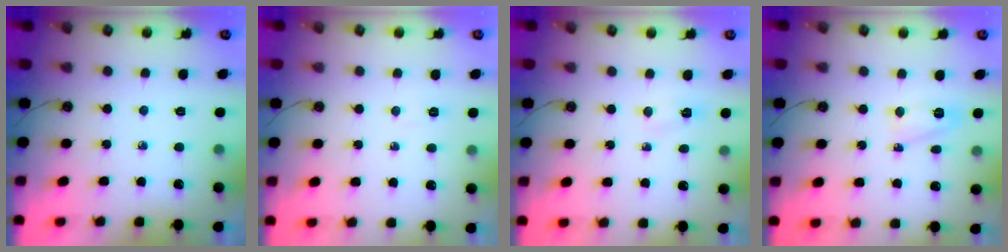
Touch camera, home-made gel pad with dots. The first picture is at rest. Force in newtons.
{"total": 3.5, "press": 2.9, "slide": 2.1}
{"total": 2.9, "press": 2.9, "slide": 0.4}
{"total": 4.6, "press": 4.6, "slide": 0.7}